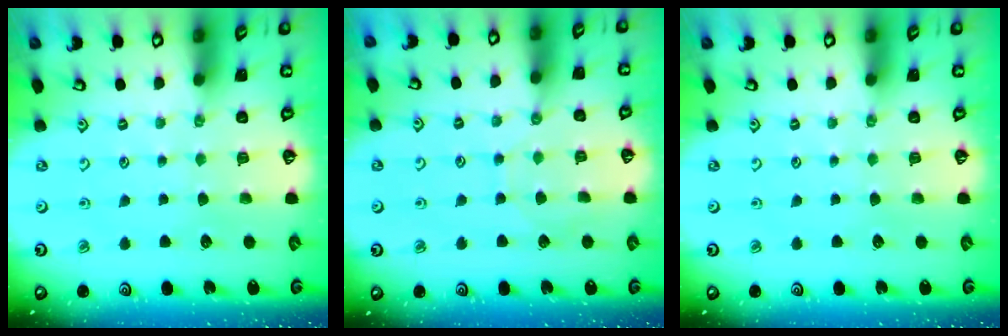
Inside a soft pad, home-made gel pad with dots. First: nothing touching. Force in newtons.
{"total": 3.9, "press": 3.9, "slide": 0.5}
{"total": 0.0}